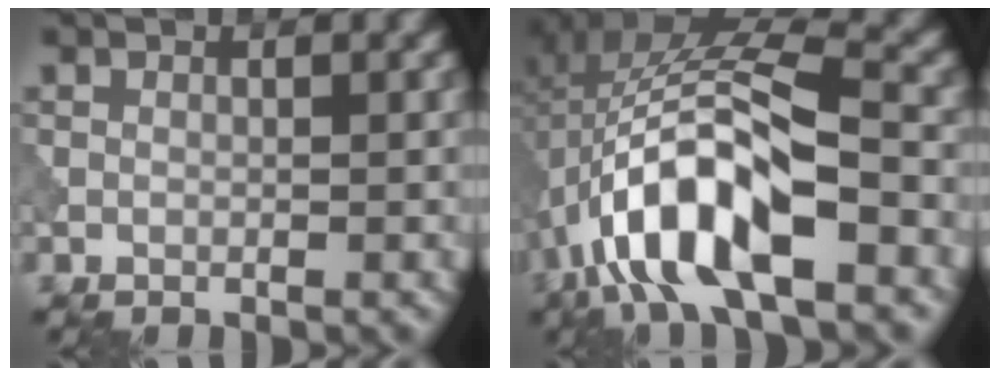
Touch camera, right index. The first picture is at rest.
{"total": 11.9, "force": [-4.4, 4.0, 10.2], "torque": [-0.195, 0.018, -0.081]}